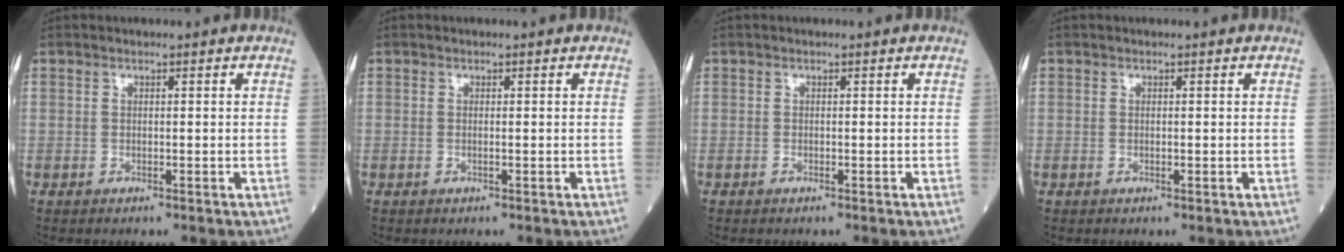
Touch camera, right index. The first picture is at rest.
{"total": 0.0}
{"total": 0.0}
{"total": 0.0}